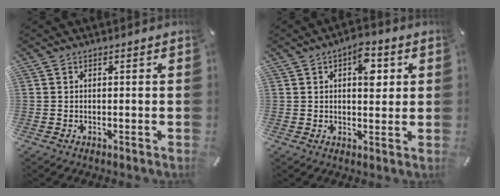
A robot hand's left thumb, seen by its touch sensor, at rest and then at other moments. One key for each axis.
{"total": 7.2, "fx": 2.0, "fy": 4.1, "fz": 5.6, "tx": -0.058, "ty": -0.011, "tz": 0.026}